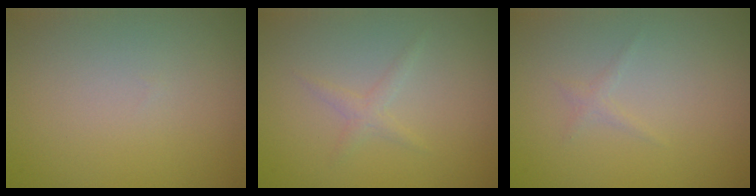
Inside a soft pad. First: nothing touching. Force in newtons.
{"total": 1.1, "press": 1.1, "slide": 0.0}
{"total": 0.7, "press": 0.7, "slide": 0.1}